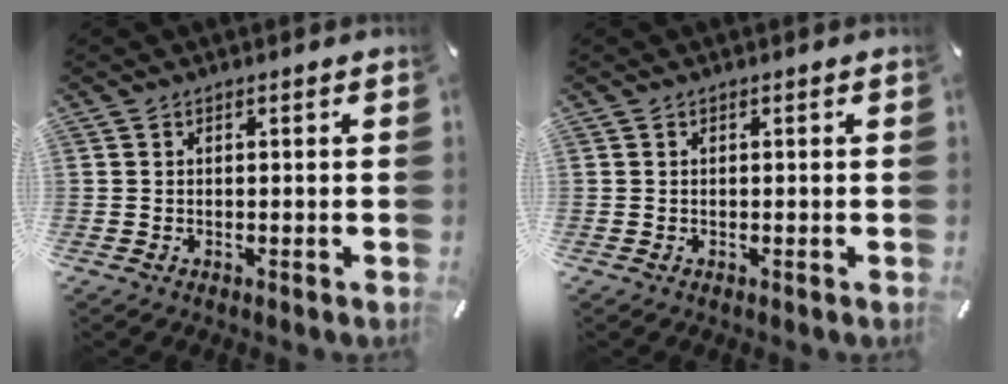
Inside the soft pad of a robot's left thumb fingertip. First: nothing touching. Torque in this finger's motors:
{"motor_torque": [0.00, 0.00, 0.04, 0.04, 0.00]}